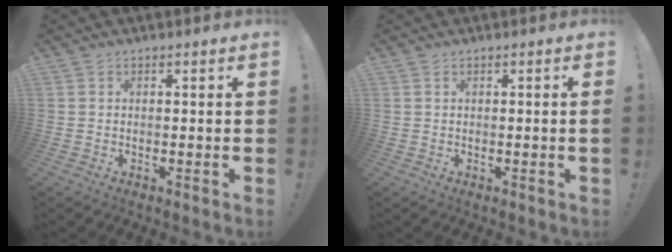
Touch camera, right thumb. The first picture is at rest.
{"total": 1.0, "force": [0.0, -0.5, 0.9], "torque": [-0.007, -0.004, -0.004]}